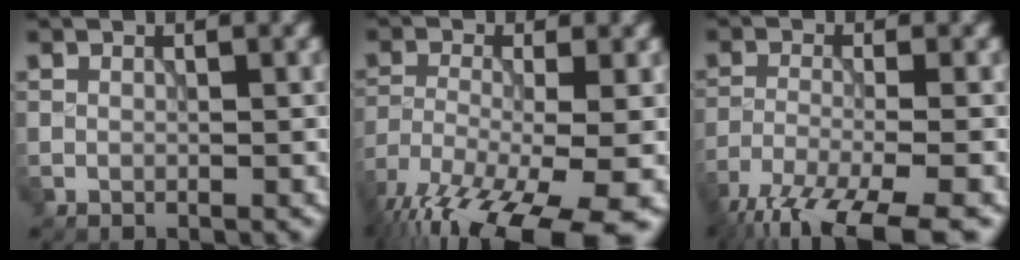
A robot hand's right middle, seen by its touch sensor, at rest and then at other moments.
{"total": 15.1, "force": [-10.4, 4.5, 10.0], "torque": [-0.188, -0.038, -0.155]}
{"total": 9.8, "force": [-7.3, 2.2, 6.2], "torque": [-0.113, -0.027, -0.130]}